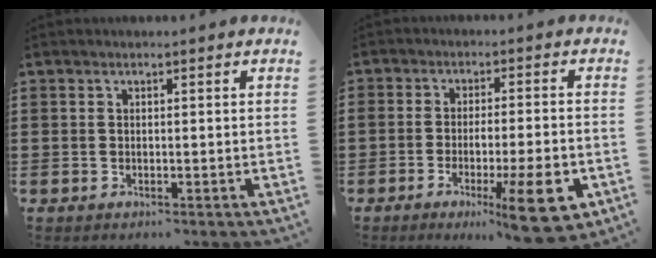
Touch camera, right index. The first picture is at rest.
{"total": 10.9, "force": [-5.2, 2.2, 9.3], "torque": [-0.134, 0.001, -0.083]}